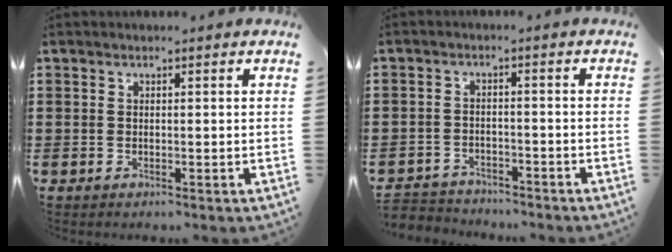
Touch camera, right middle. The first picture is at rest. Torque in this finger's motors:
{"motor_torque": [0.82, 0.72, -0.72, -0.21]}